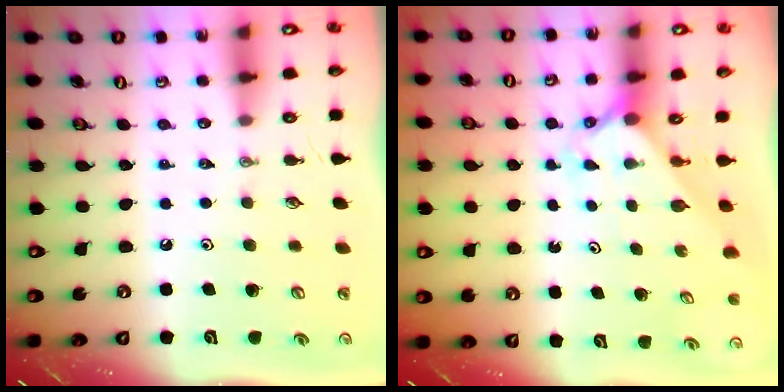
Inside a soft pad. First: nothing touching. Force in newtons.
{"total": 1.9, "press": 1.9, "slide": 0.2}